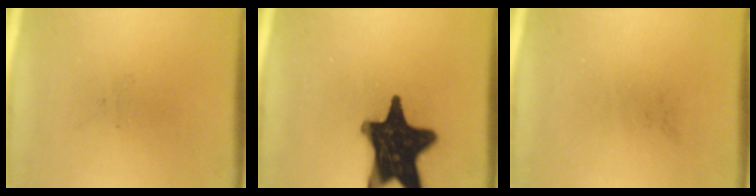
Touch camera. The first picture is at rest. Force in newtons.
{"total": 19.2}
{"total": 0.0}